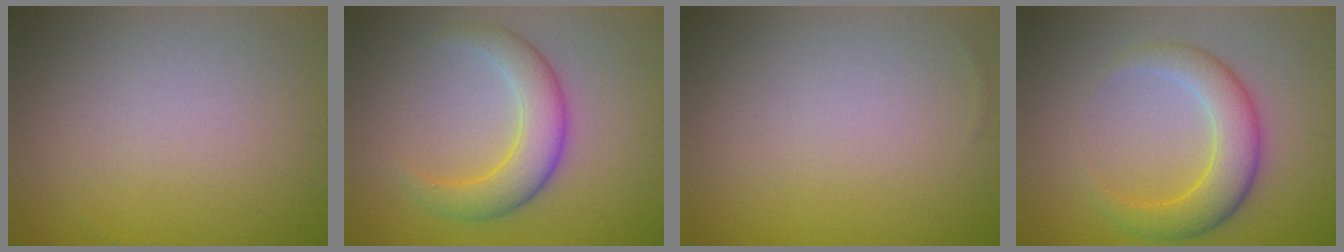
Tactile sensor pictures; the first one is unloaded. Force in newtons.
{"total": 4.5, "press": 4.5, "slide": 0.2}
{"total": 0.0}
{"total": 4.6, "press": 4.6, "slide": 0.1}